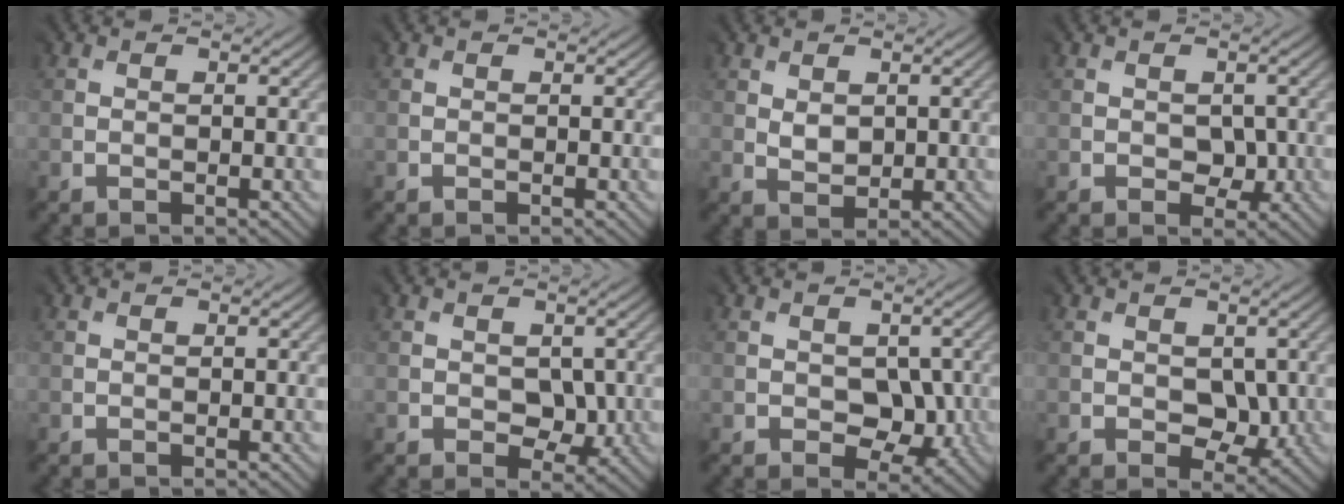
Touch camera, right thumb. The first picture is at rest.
{"total": 0.0}
{"total": 1.8, "force": [1.2, 1.3, 0.3], "torque": [-0.019, -0.002, 0.023]}
{"total": 1.7, "force": [-0.5, 1.4, 0.8], "torque": [-0.008, -0.002, -0.010]}
{"total": 0.0}
{"total": 3.1, "force": [-0.3, 2.5, 1.9], "torque": [-0.028, -0.007, -0.005]}
{"total": 3.9, "force": [-0.8, 3.0, 2.4], "torque": [-0.029, -0.008, -0.012]}
{"total": 3.8, "force": [-0.1, 2.9, 2.4], "torque": [-0.045, -0.010, 0.001]}